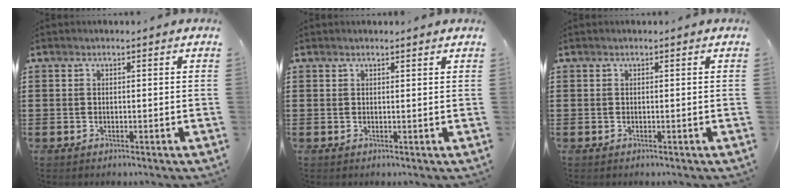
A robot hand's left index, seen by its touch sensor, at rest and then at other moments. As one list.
[{"total": 0.5, "force": [0.5, 0.0, 0.0], "torque": [-0.002, -0.001, 0.011]}, {"total": 0.0}]